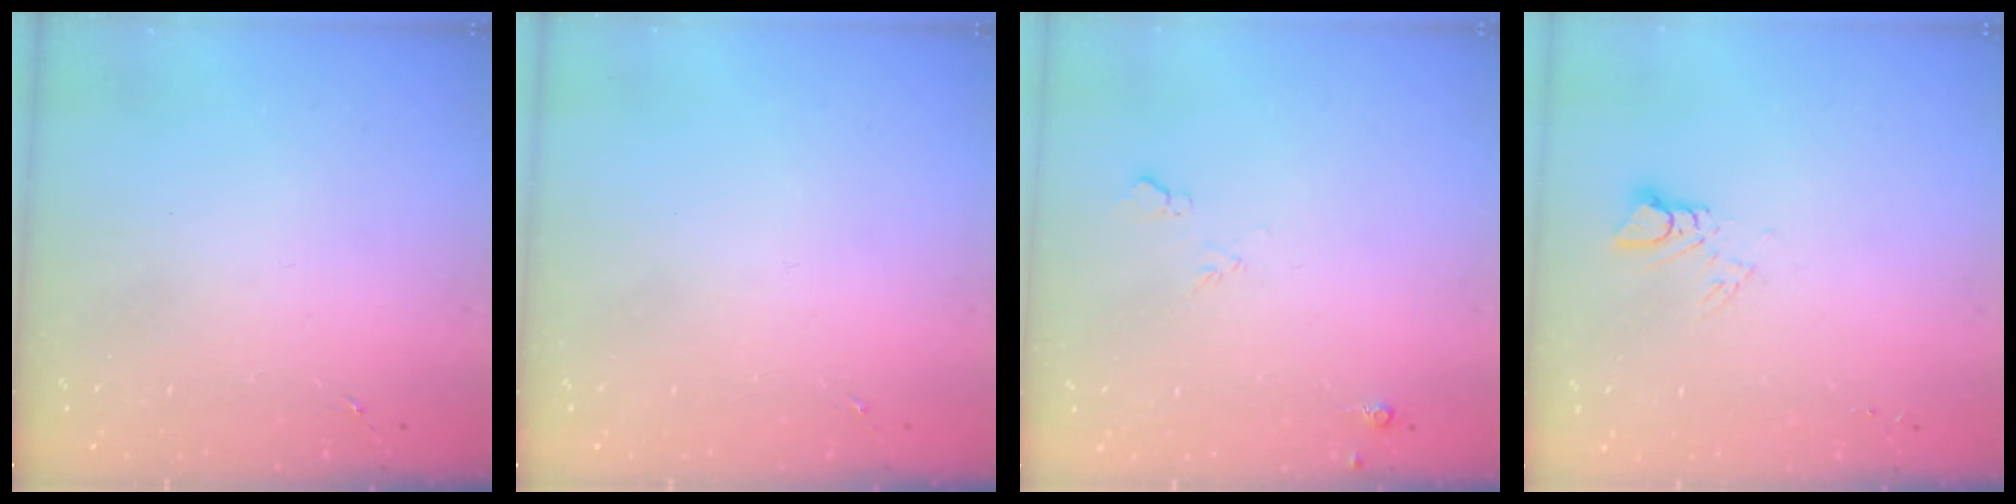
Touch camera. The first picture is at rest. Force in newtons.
{"total": 0.0}
{"total": 4.6, "press": 4.5, "slide": 0.8}
{"total": 3.6, "press": 3.6, "slide": 0.1}